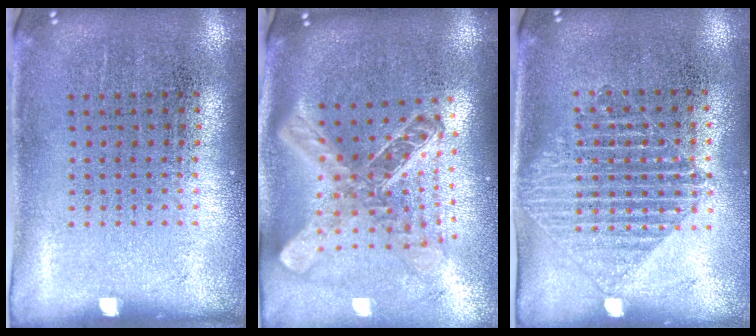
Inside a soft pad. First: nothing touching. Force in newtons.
{"total": 2.6, "press": 1.9, "slide": 1.7}
{"total": 1.3, "press": 1.1, "slide": 0.6}